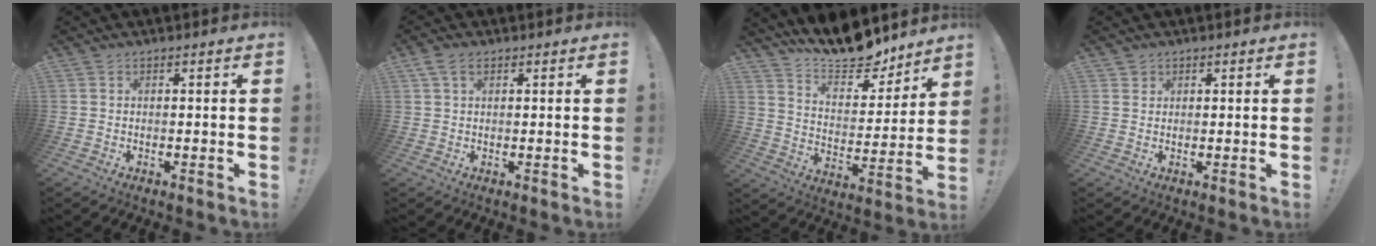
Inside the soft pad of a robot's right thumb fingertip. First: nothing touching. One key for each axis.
{"total": 3.6, "fx": 1.6, "fy": 2.2, "fz": 2.4, "tx": -0.044, "ty": 0.002, "tz": 0.030}
{"total": 13.8, "fx": 12.6, "fy": 3.5, "fz": 4.4, "tx": -0.078, "ty": -0.111, "tz": 0.222}
{"total": 1.1, "fx": 0.8, "fy": 0.7, "fz": 0.2, "tx": 0.008, "ty": -0.006, "tz": 0.013}